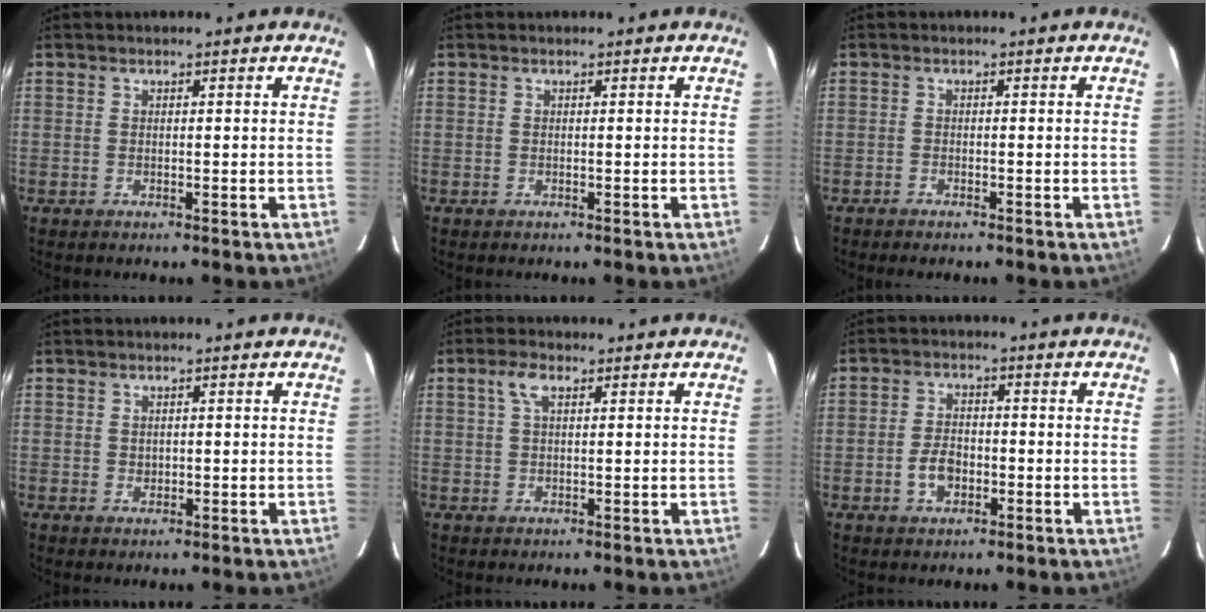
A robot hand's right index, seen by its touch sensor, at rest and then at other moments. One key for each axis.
{"total": 0.0}
{"total": 1.4, "fx": -1.3, "fy": 0.3, "fz": 0.4, "tx": -0.017, "ty": -0.002, "tz": -0.027}
{"total": 1.0, "fx": 0.2, "fy": 0.9, "fz": 0.2, "tx": 0.000, "ty": 0.001, "tz": 0.005}
{"total": 2.8, "fx": 1.3, "fy": 1.3, "fz": 2.2, "tx": -0.045, "ty": 0.008, "tz": 0.024}
{"total": 4.8, "fx": -1.7, "fy": 3.2, "fz": 3.2, "tx": -0.065, "ty": 0.009, "tz": -0.027}